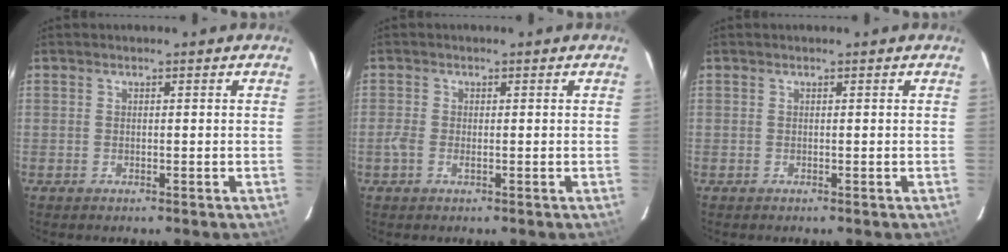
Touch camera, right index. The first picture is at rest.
{"total": 2.3, "force": [-0.7, 1.1, 1.9], "torque": [-0.042, -0.003, -0.015]}
{"total": 0.0}